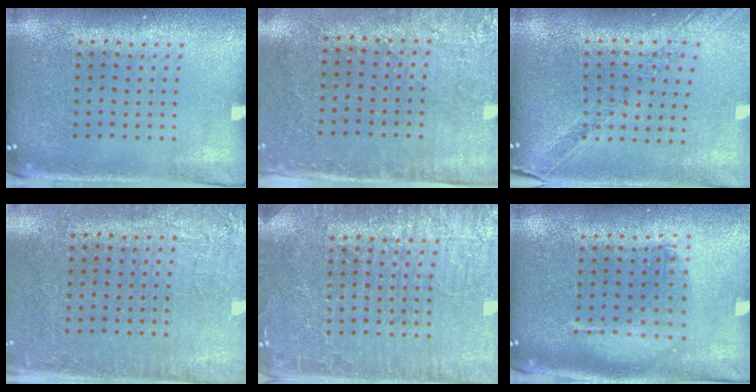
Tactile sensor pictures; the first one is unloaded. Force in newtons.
{"total": 2.9, "press": 2.3, "slide": 1.7}
{"total": 1.2, "press": 1.2, "slide": 0.2}
{"total": 2.7, "press": 2.4, "slide": 1.2}
{"total": 4.1, "press": 4.0, "slide": 0.6}
{"total": 1.3, "press": 1.3, "slide": 0.3}